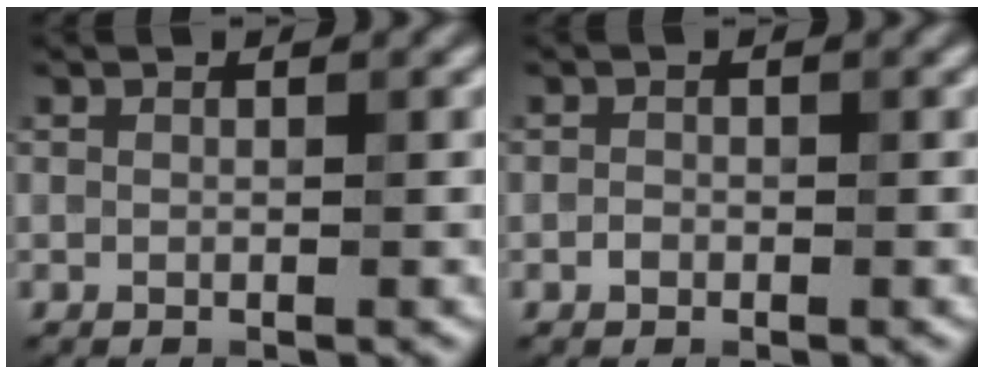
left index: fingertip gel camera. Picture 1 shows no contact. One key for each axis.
{"total": 0.7, "fx": -0.3, "fy": 0.5, "fz": 0.3, "tx": -0.004, "ty": -0.001, "tz": -0.008}